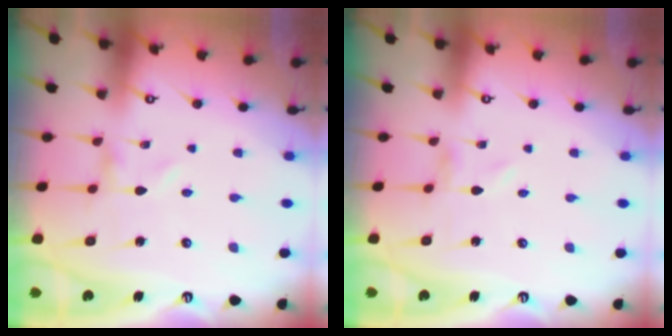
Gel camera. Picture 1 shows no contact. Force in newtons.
{"total": 0.6, "press": 0.6, "slide": 0.2}